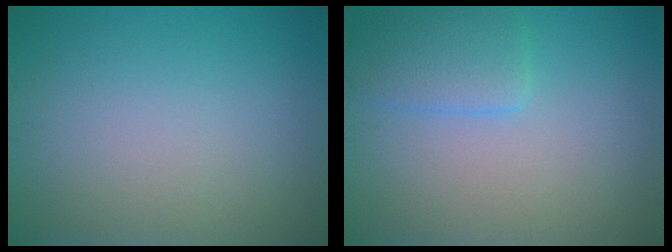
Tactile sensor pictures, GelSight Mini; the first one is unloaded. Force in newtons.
{"total": 2.9, "press": 2.9, "slide": 0.1}